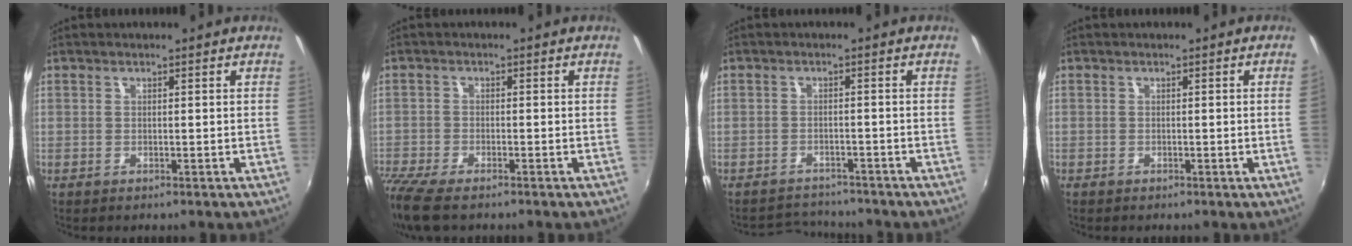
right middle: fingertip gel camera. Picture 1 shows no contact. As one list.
[{"total": 8.7, "force": [-6.8, 2.1, 5.0], "torque": [-0.130, -0.040, -0.130]}, {"total": 4.5, "force": [-4.4, 1.1, -0.2], "torque": [-0.009, 0.012, -0.071]}, {"total": 1.5, "force": [0.0, -0.9, 1.1], "torque": [-0.008, -0.012, 0.001]}]